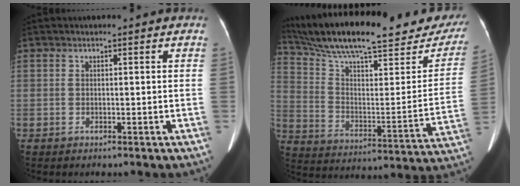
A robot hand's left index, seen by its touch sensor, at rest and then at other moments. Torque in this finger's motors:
{"motor_torque": [0.52, -1.62, 0.28, 0.20]}